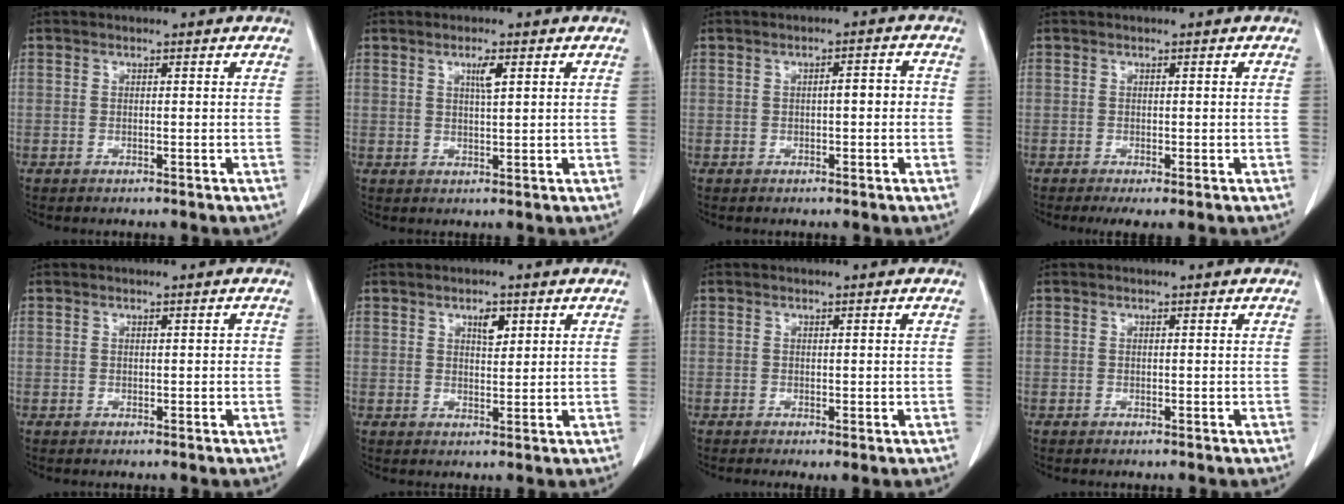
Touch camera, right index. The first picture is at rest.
{"total": 2.4, "force": [1.2, 0.3, 2.0], "torque": [-0.038, -0.001, 0.022]}
{"total": 2.6, "force": [-0.1, 0.9, 2.4], "torque": [-0.035, 0.014, 0.002]}
{"total": 2.3, "force": [-0.9, 0.8, 2.0], "torque": [-0.036, -0.004, -0.008]}
{"total": 0.6, "force": [0.1, 0.5, 0.4], "torque": [-0.003, 0.006, 0.005]}
{"total": 2.7, "force": [1.5, 1.2, 1.9], "torque": [-0.031, -0.003, 0.028]}
{"total": 1.1, "force": [0.0, 0.3, 1.1], "torque": [-0.023, -0.001, 0.008]}
{"total": 0.0}